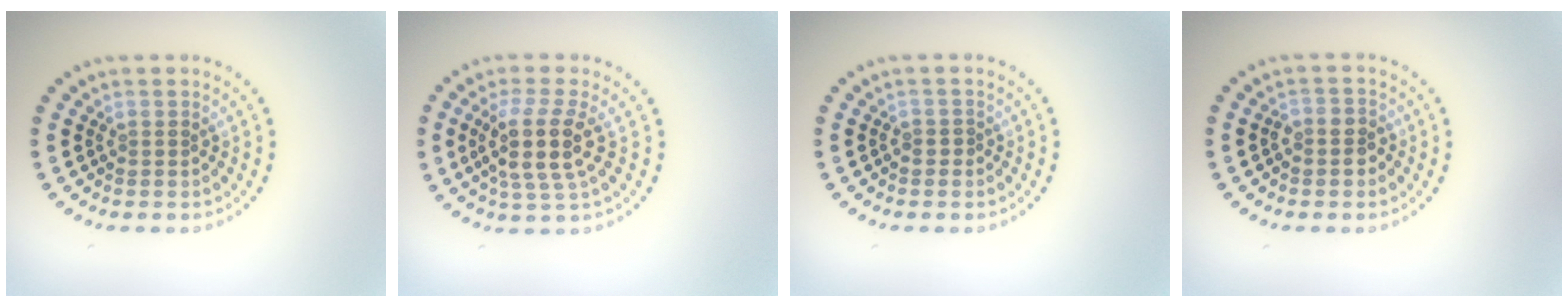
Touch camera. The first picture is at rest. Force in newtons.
{"total": 4.2, "press": 3.5, "slide": 2.2}
{"total": 0.6, "press": 0.3, "slide": 0.5}
{"total": 2.0, "press": 1.8, "slide": 0.8}